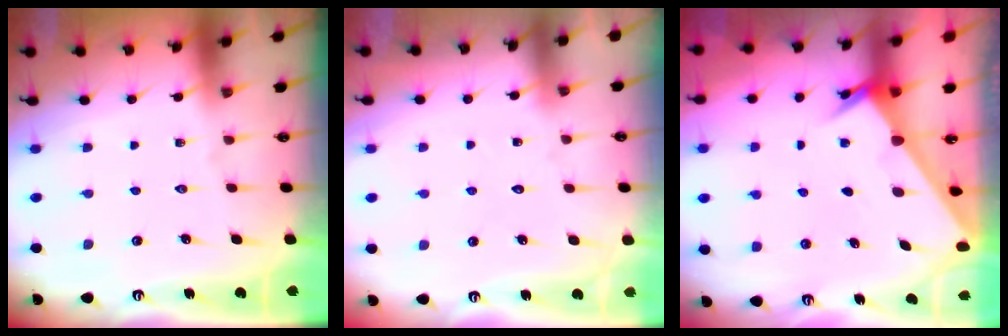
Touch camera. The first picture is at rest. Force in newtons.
{"total": 2.9, "press": 2.9, "slide": 0.2}
{"total": 2.4, "press": 2.3, "slide": 0.2}